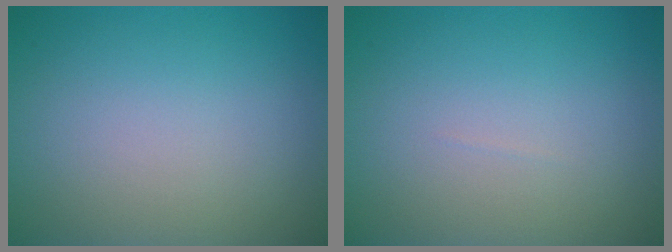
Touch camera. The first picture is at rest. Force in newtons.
{"total": 0.0}